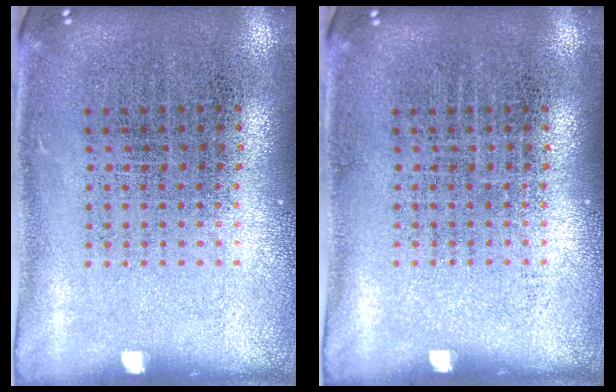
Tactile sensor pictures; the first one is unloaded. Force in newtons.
{"total": 0.0}